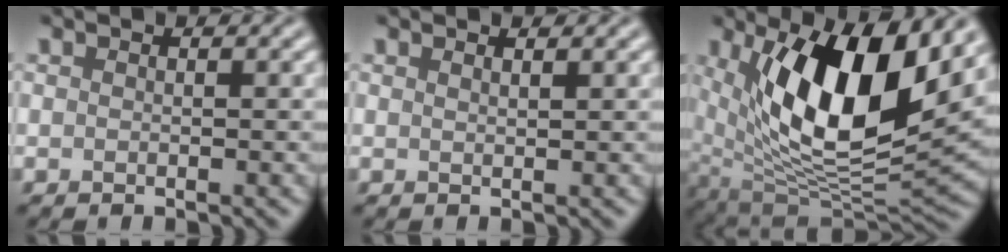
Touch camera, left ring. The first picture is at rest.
{"total": 0.9, "force": [0.7, 0.2, 0.4], "torque": [0.000, -0.001, 0.008]}
{"total": 13.6, "force": [4.3, 5.8, 11.5], "torque": [-0.191, -0.013, 0.076]}